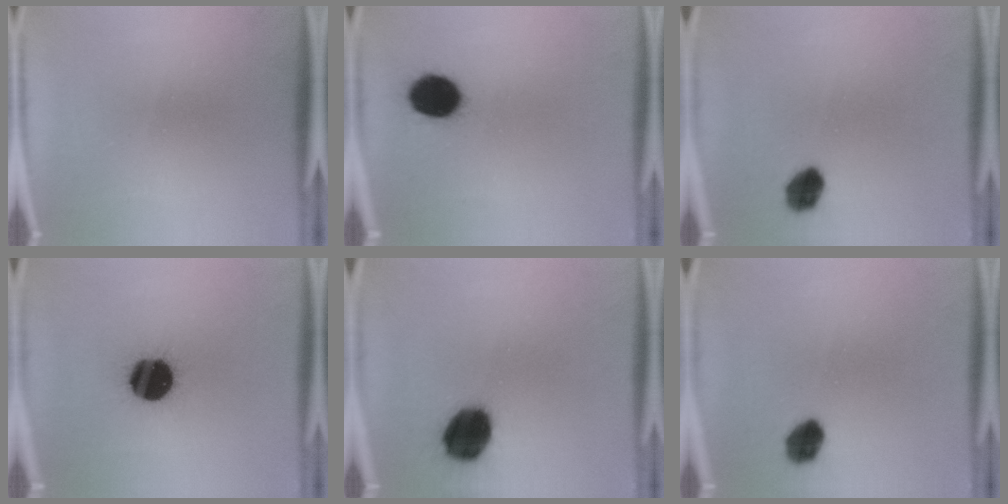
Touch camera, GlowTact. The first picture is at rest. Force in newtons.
{"total": 10.1}
{"total": 5.6}
{"total": 16.0}
{"total": 13.0}
{"total": 5.6}